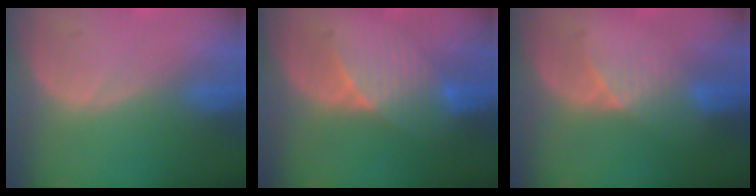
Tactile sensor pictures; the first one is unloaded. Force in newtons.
{"total": 5.2, "press": 5.1, "slide": 1.3}
{"total": 3.6, "press": 3.3, "slide": 1.4}